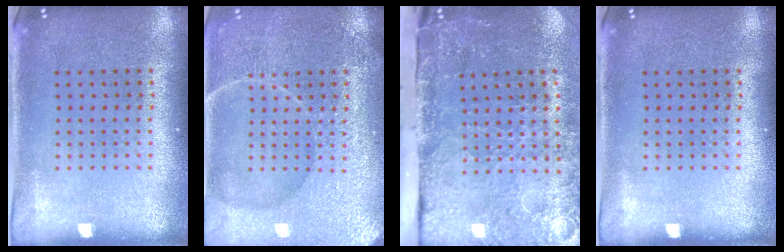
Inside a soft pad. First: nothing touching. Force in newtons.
{"total": 6.2, "press": 6.1, "slide": 0.8}
{"total": 5.1, "press": 4.2, "slide": 3.0}
{"total": 0.0}